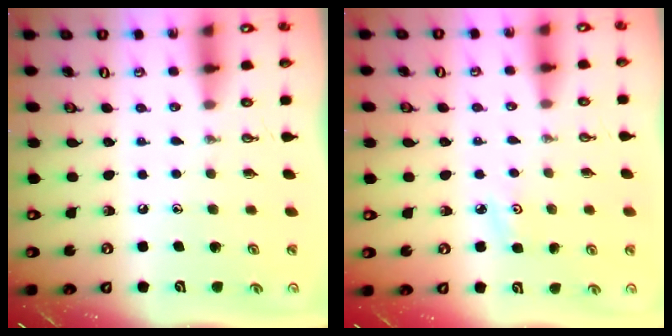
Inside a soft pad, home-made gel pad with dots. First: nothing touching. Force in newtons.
{"total": 3.3, "press": 3.2, "slide": 0.3}